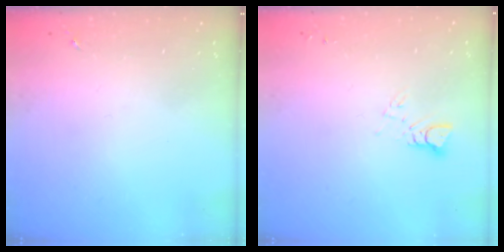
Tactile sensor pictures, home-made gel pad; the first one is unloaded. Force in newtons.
{"total": 2.9, "press": 2.9, "slide": 0.2}